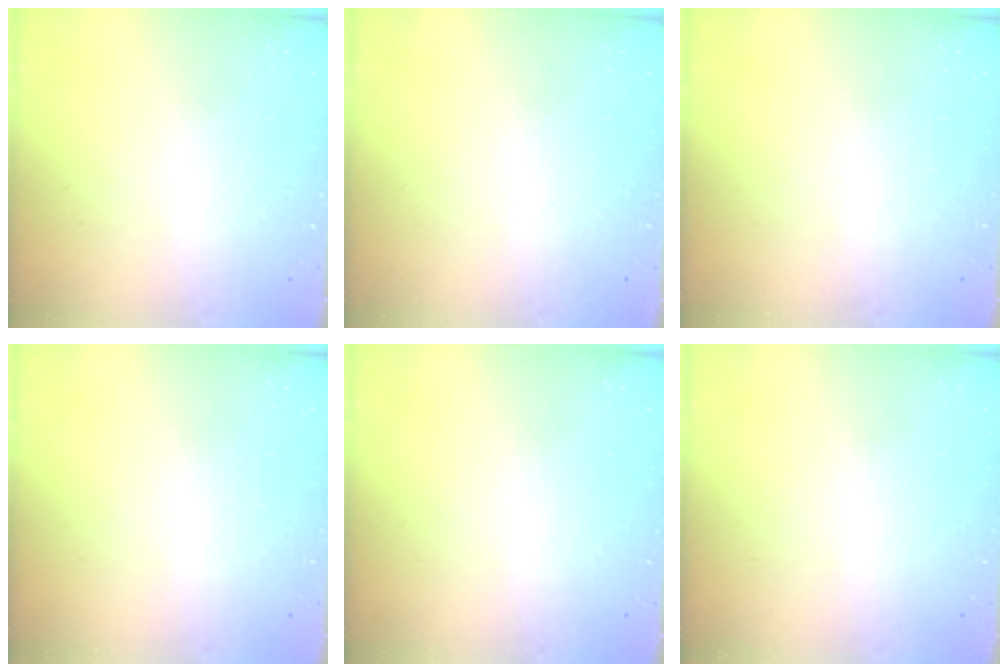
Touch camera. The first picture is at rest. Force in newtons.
{"total": 0.0}
{"total": 0.0}
{"total": 0.0}
{"total": 0.0}
{"total": 0.0}